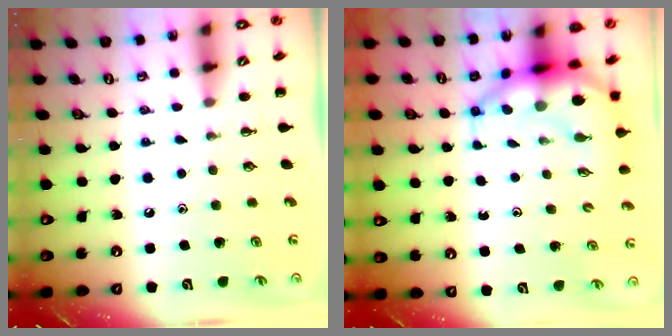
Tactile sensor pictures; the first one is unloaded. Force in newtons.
{"total": 7.7, "press": 7.5, "slide": 1.7}